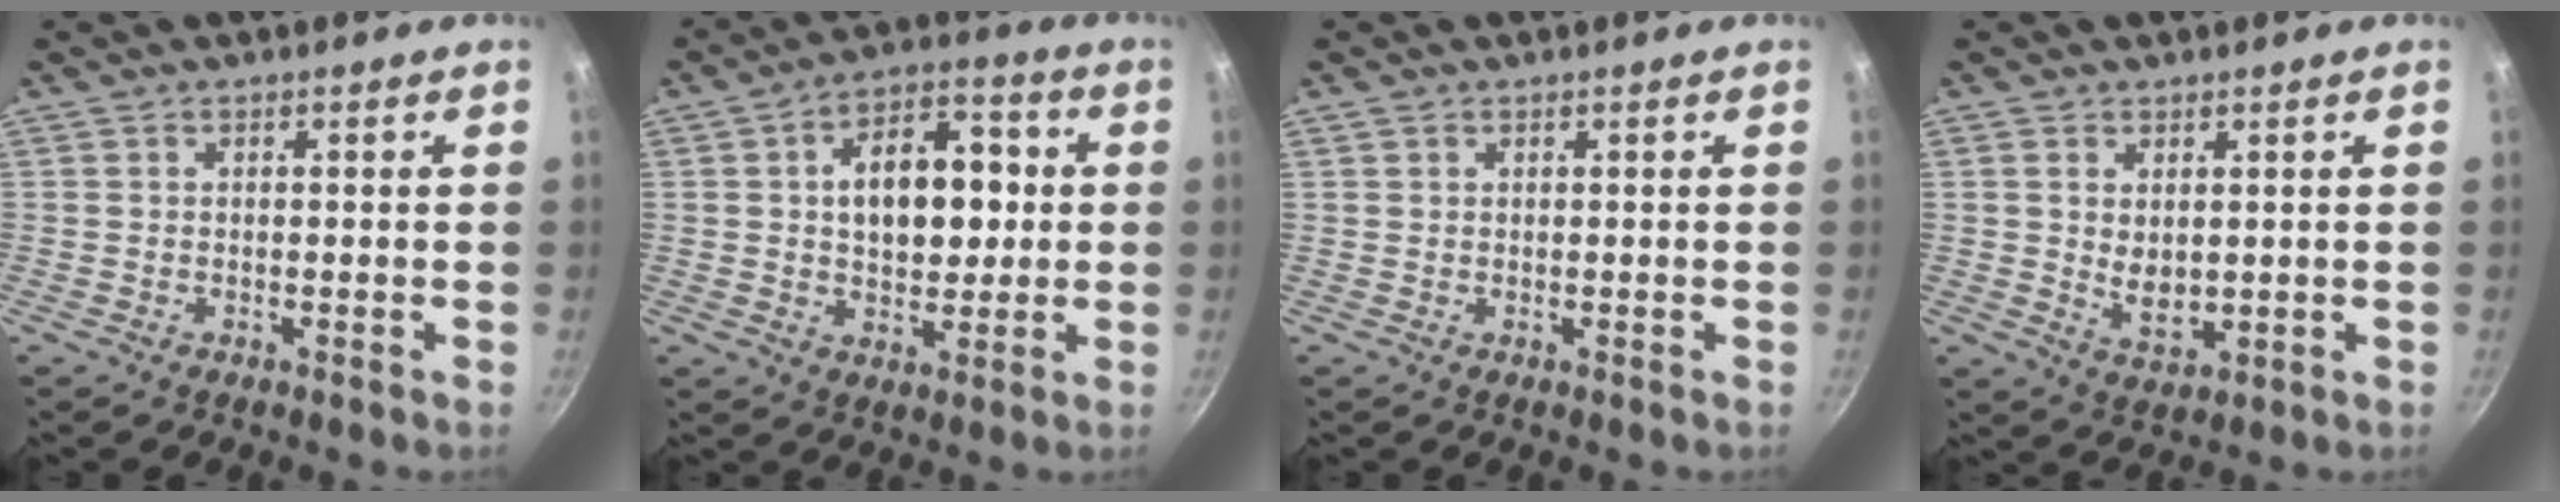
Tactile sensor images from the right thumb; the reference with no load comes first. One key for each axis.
{"total": 13.9, "fx": 1.4, "fy": 8.7, "fz": 10.7, "tx": -0.120, "ty": 0.017, "tz": 0.016}
{"total": 0.7, "fx": 0.4, "fy": 0.5, "fz": 0.2, "tx": -0.005, "ty": 0.001, "tz": 0.008}
{"total": 4.9, "fx": 1.0, "fy": 3.0, "fz": 3.8, "tx": -0.063, "ty": -0.015, "tz": 0.026}